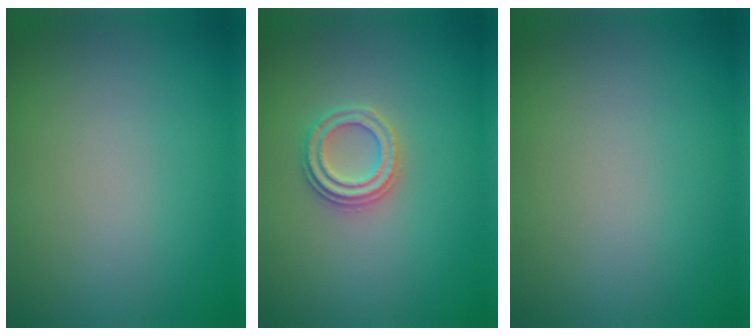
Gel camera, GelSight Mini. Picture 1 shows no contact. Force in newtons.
{"total": 2.3, "press": 2.3, "slide": 0.3}
{"total": 0.0}